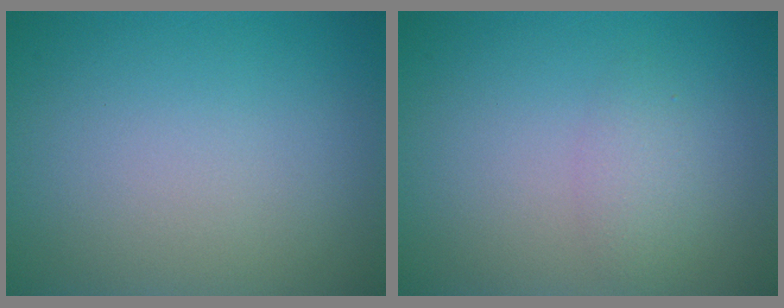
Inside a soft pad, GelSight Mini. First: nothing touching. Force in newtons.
{"total": 1.6, "press": 1.5, "slide": 0.2}